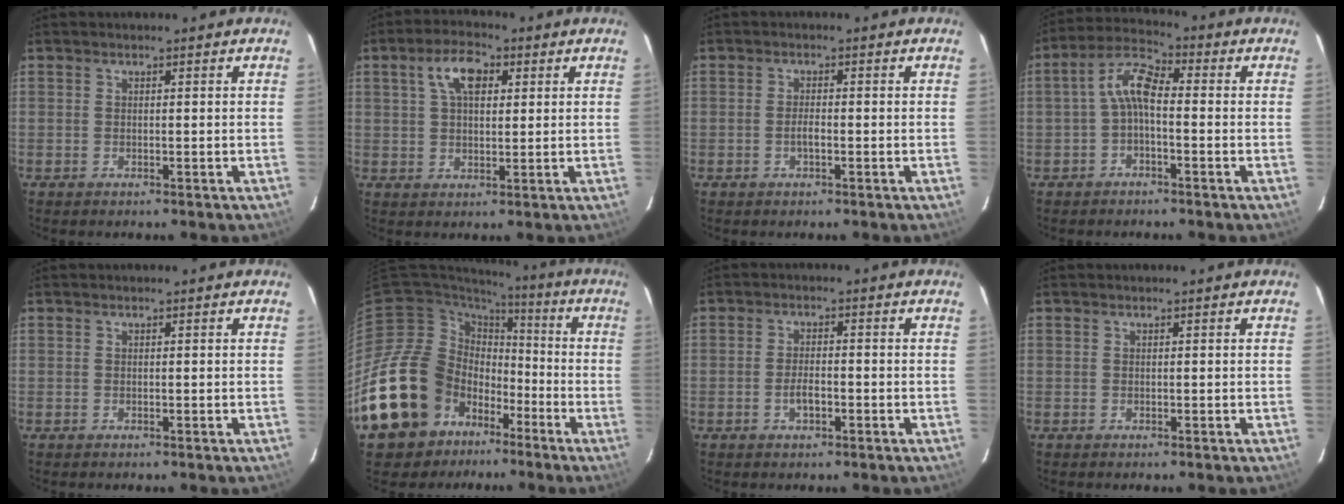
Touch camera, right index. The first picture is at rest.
{"total": 7.0, "force": [2.7, 3.6, 5.4], "torque": [-0.101, 0.019, 0.048]}
{"total": 1.5, "force": [-0.6, 0.4, 1.3], "torque": [-0.026, 0.000, -0.012]}
{"total": 5.9, "force": [-1.1, 2.4, 5.2], "torque": [-0.115, 0.023, -0.027]}
{"total": 0.0}
{"total": 22.1, "force": [-10.4, 16.2, 10.8], "torque": [-0.237, 0.023, -0.161]}
{"total": 3.0, "force": [-1.4, 1.2, 2.4], "torque": [-0.049, 0.000, -0.023]}
{"total": 0.0}